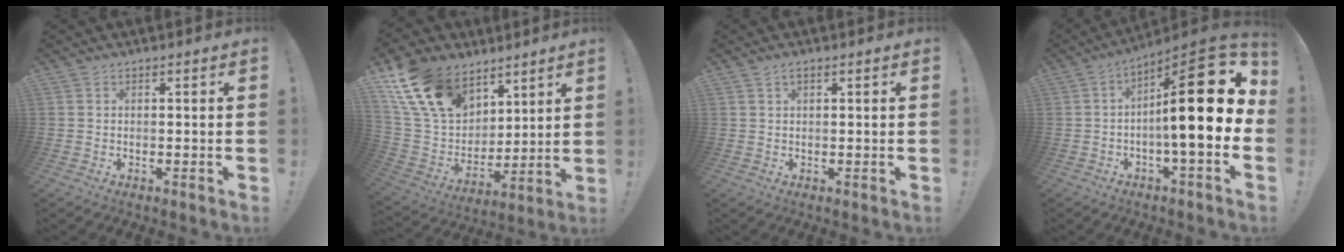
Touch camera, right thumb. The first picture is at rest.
{"total": 19.1, "force": [11.4, 12.8, 8.5], "torque": [-0.172, -0.060, 0.229]}
{"total": 1.9, "force": [1.1, 0.9, 1.3], "torque": [-0.018, 0.000, 0.018]}
{"total": 22.6, "force": [2.2, 5.1, 21.9], "torque": [-0.331, -0.012, 0.031]}